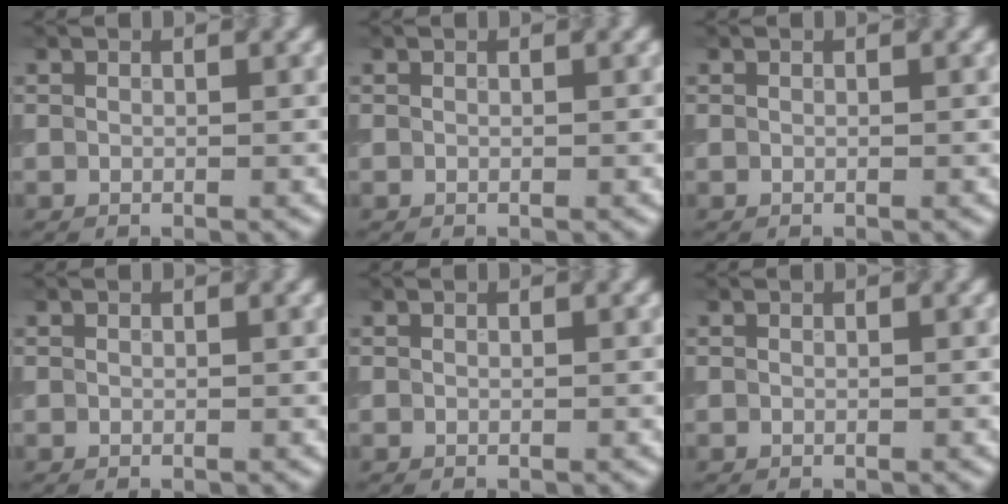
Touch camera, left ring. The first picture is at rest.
{"total": 0.0}
{"total": 0.0}
{"total": 0.0}
{"total": 0.0}
{"total": 0.0}